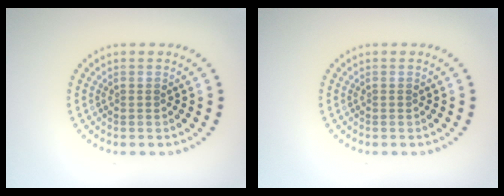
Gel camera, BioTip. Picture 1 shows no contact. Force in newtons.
{"total": 0.0}